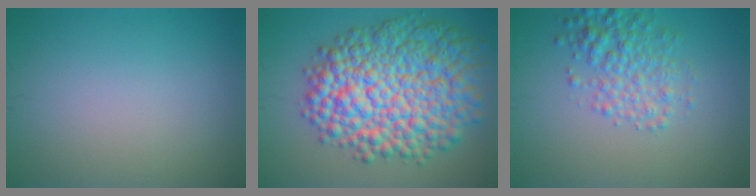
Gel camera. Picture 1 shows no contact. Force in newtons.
{"total": 12.9, "press": 12.8, "slide": 0.3}
{"total": 3.9, "press": 3.9, "slide": 0.1}